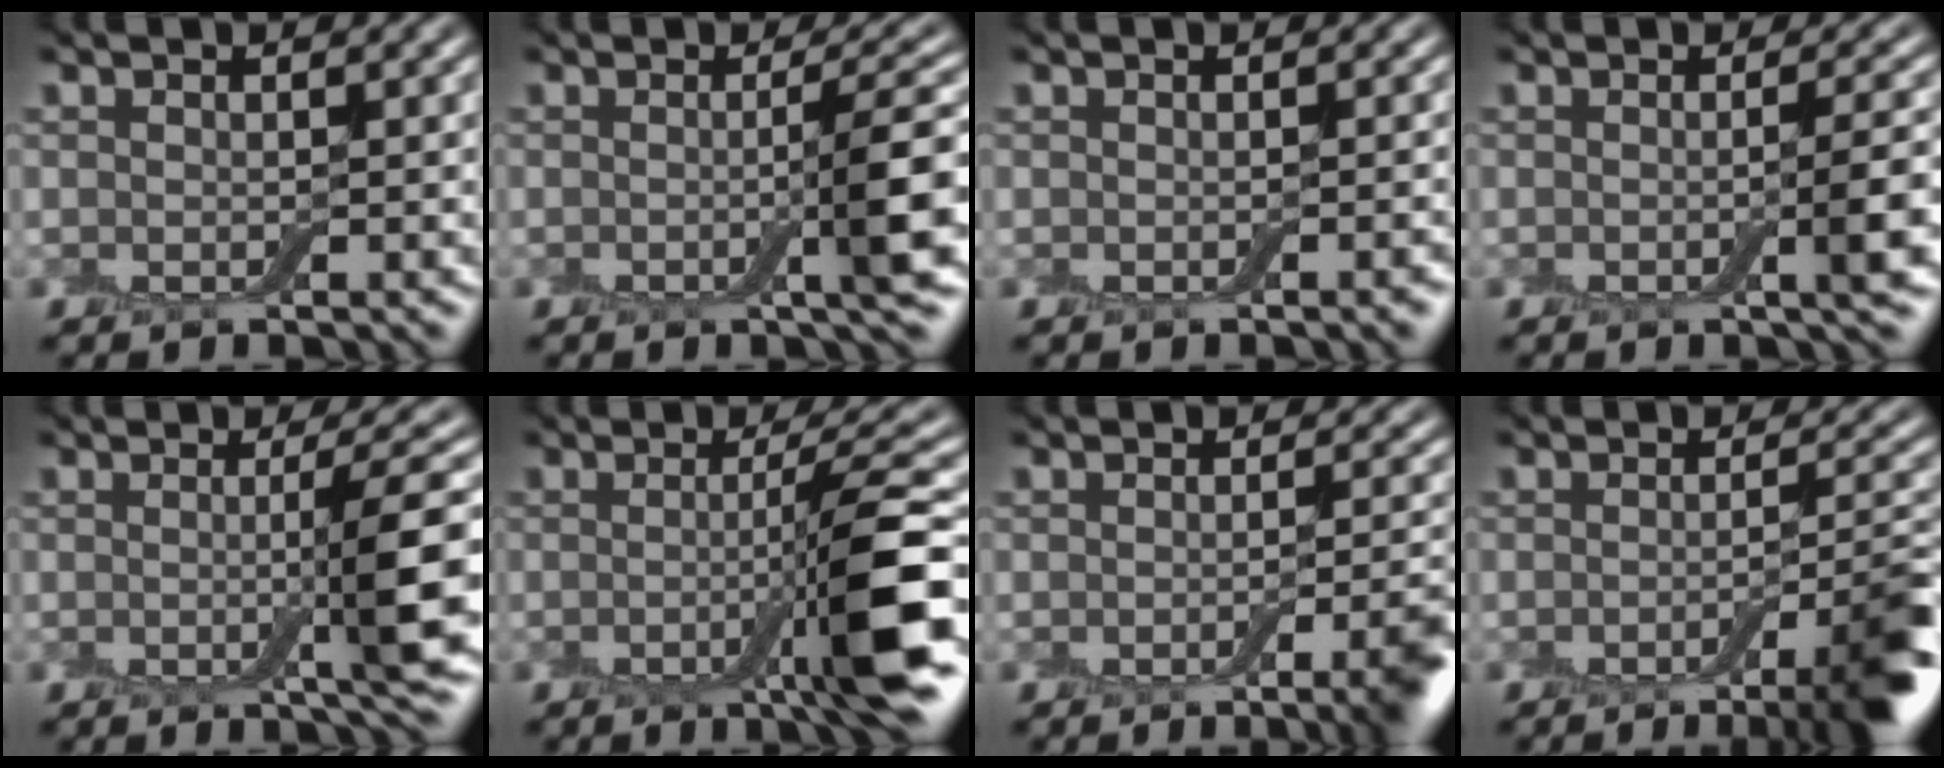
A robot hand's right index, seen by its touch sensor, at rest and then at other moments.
{"total": 4.7, "force": [-0.7, 0.5, 4.6], "torque": [-0.064, 0.001, -0.015]}
{"total": 0.7, "force": [-0.5, 0.0, 0.6], "torque": [-0.007, 0.001, -0.004]}
{"total": 3.3, "force": [-0.7, 0.4, 3.2], "torque": [-0.043, 0.001, -0.014]}
{"total": 5.8, "force": [-0.5, 0.6, 5.7], "torque": [-0.083, -0.002, -0.007]}
{"total": 7.2, "force": [-1.7, 0.5, 6.9], "torque": [-0.103, 0.005, -0.033]}
{"total": 5.2, "force": [-2.4, 1.3, 4.3], "torque": [-0.040, -0.004, -0.030]}
{"total": 6.8, "force": [-3.4, 1.3, 5.7], "torque": [-0.069, 0.003, -0.050]}